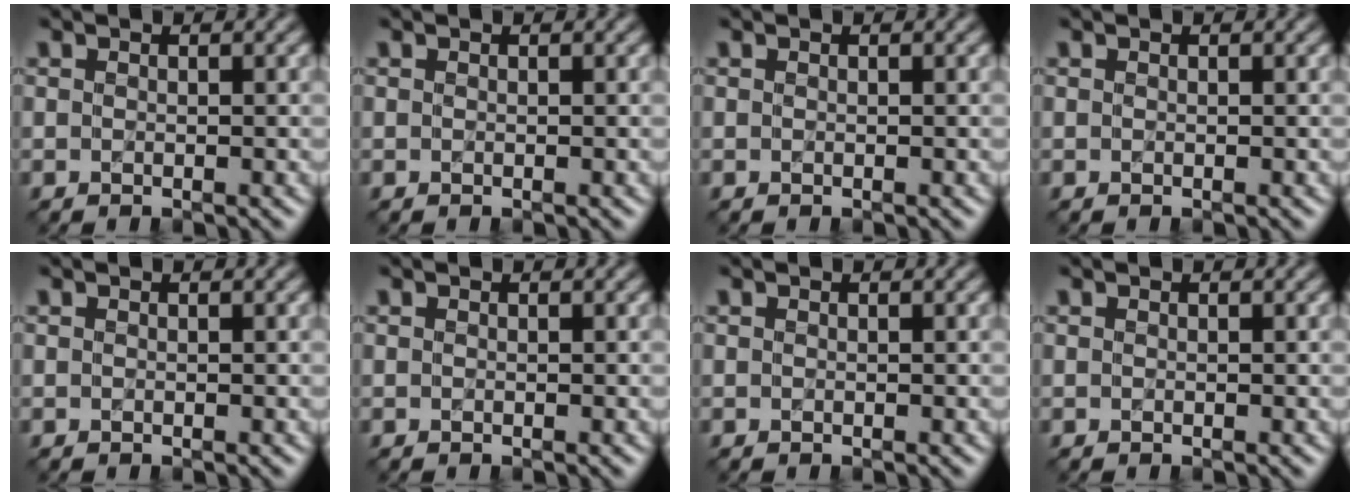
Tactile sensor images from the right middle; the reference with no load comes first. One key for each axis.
{"total": 0.0}
{"total": 0.0}
{"total": 0.0}
{"total": 0.0}
{"total": 0.0}
{"total": 0.0}
{"total": 0.0}